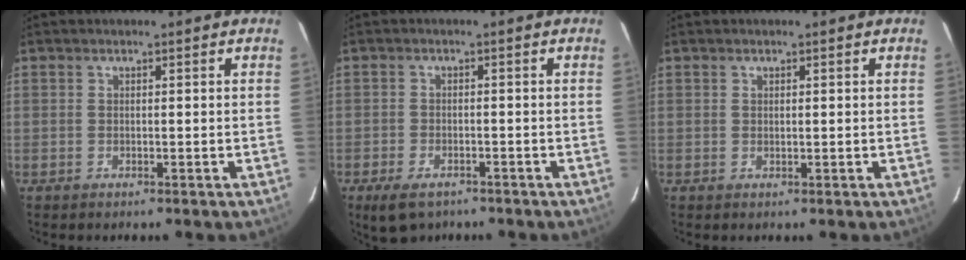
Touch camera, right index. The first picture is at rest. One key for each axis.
{"total": 5.6, "fx": -3.9, "fy": 3.0, "fz": 2.8, "tx": -0.068, "ty": -0.014, "tz": -0.061}
{"total": 0.6, "fx": 0.3, "fy": 0.4, "fz": 0.4, "tx": -0.007, "ty": 0.000, "tz": 0.005}